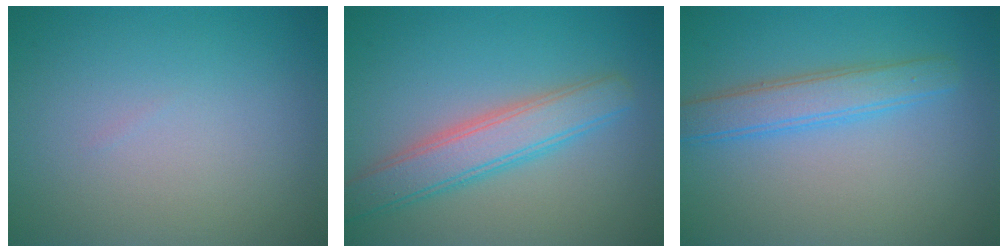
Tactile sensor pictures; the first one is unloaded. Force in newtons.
{"total": 4.4, "press": 4.4, "slide": 0.2}
{"total": 3.4, "press": 3.4, "slide": 0.1}